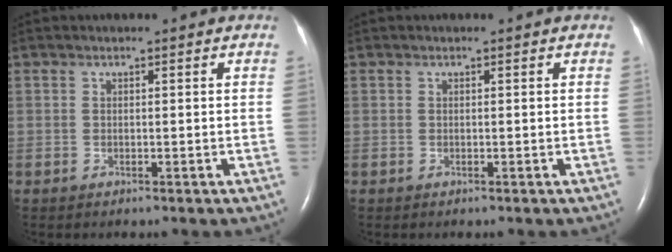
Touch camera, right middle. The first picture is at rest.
{"total": 0.0}